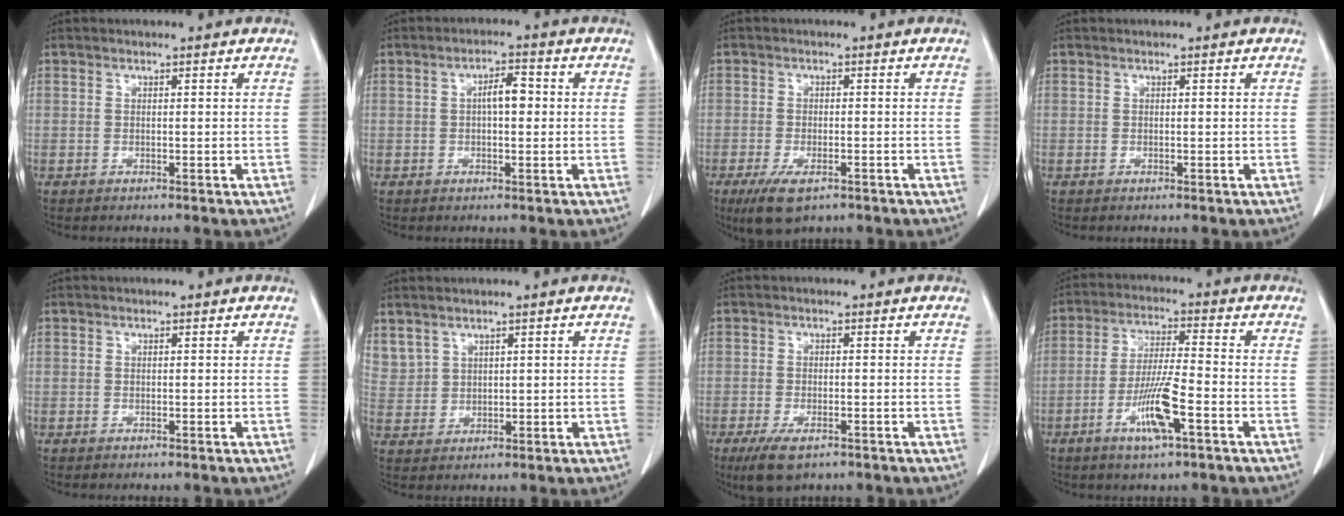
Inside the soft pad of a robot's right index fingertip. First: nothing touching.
{"total": 3.8, "force": [0.3, 1.3, 3.5], "torque": [-0.060, 0.010, 0.004]}
{"total": 5.6, "force": [-3.4, 1.9, 4.0], "torque": [-0.081, -0.015, -0.053]}
{"total": 0.0}
{"total": 0.0}
{"total": 5.5, "force": [3.9, 3.7, 1.2], "torque": [-0.035, 0.011, 0.096]}
{"total": 5.1, "force": [-3.3, 1.8, 3.5], "torque": [-0.073, -0.013, -0.051]}
{"total": 8.6, "force": [-3.7, 0.6, 7.7], "torque": [-0.151, -0.007, -0.066]}